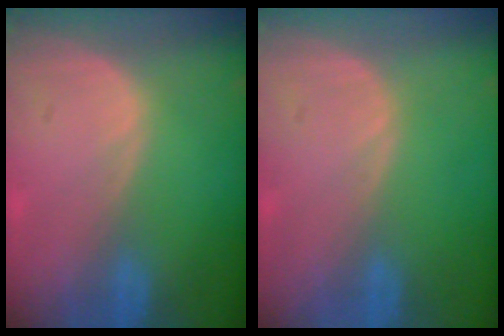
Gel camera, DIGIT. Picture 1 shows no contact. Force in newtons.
{"total": 0.0}